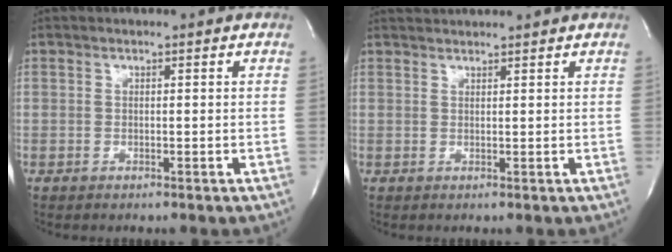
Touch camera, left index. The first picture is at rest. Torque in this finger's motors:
{"motor_torque": [-0.32, -0.32, 0.05, 0.02]}